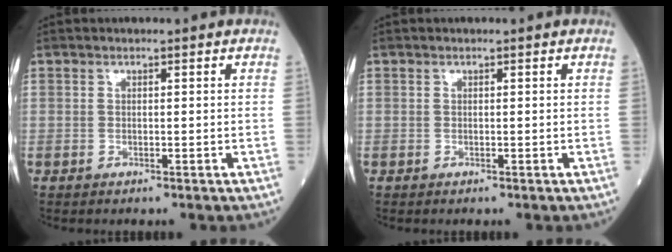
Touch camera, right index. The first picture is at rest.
{"total": 0.0}